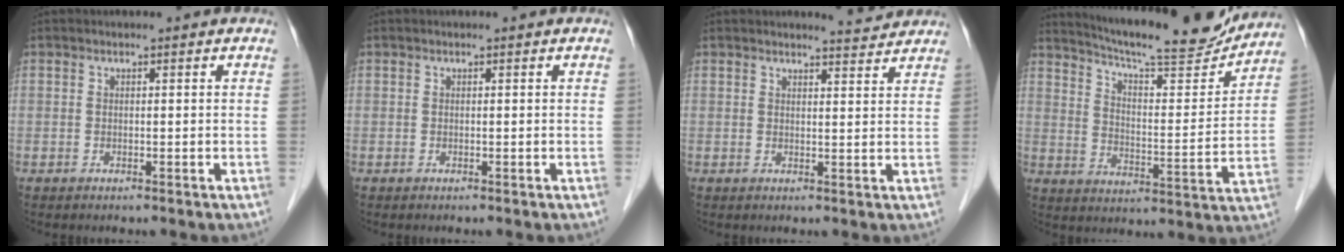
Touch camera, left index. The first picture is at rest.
{"total": 0.0}
{"total": 3.2, "force": [3.2, 0.1, 0.2], "torque": [-0.012, -0.008, 0.038]}
{"total": 19.1, "force": [17.8, 1.5, 7.0], "torque": [-0.116, -0.032, 0.250]}